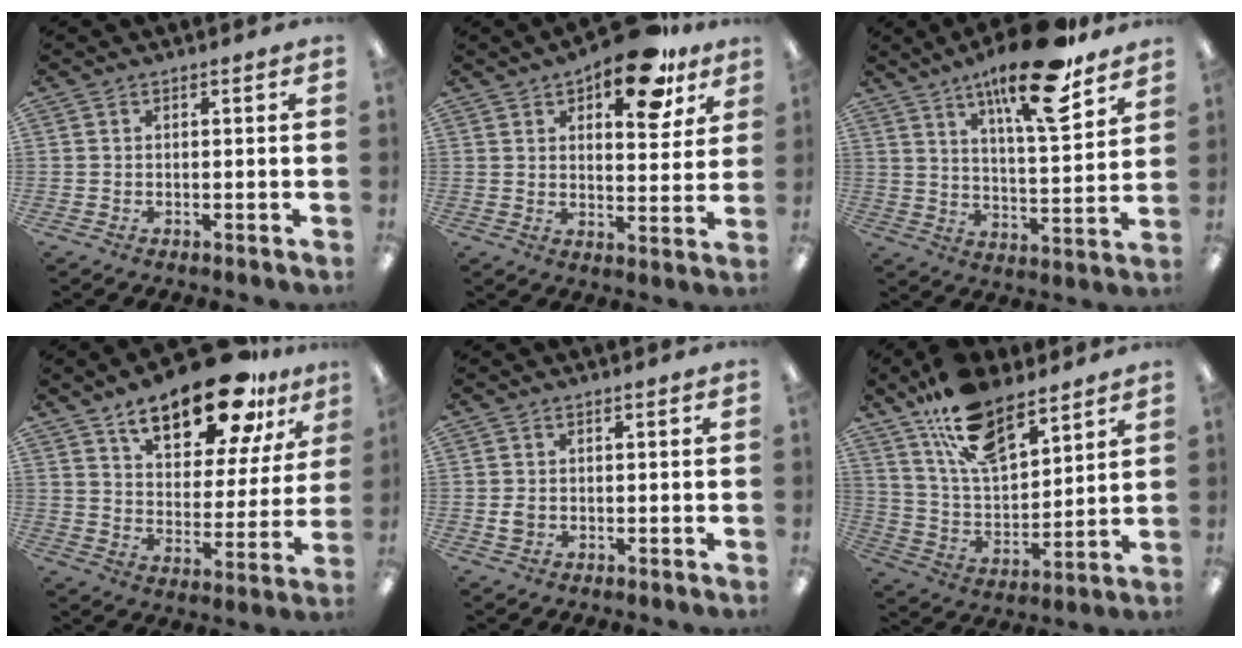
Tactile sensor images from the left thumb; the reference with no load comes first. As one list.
[{"total": 15.2, "force": [9.9, 6.4, 9.6], "torque": [-0.128, -0.045, 0.161]}, {"total": 18.5, "force": [12.6, 4.9, 12.6], "torque": [-0.199, -0.067, 0.199]}, {"total": 19.3, "force": [13.1, 8.3, 11.6], "torque": [-0.170, -0.068, 0.217]}, {"total": 1.8, "force": [0.1, 1.5, 1.1], "torque": [-0.013, 0.001, -0.001]}, {"total": 17.4, "force": [12.4, 7.8, 9.4], "torque": [-0.175, -0.060, 0.224]}]